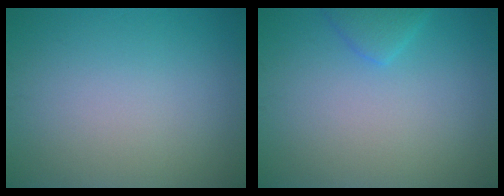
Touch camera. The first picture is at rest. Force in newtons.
{"total": 1.7, "press": 1.7, "slide": 0.2}